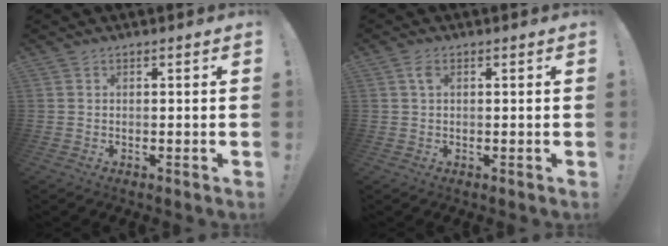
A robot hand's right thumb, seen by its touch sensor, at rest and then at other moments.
{"total": 2.3, "force": [0.7, 1.1, 1.8], "torque": [-0.032, 0.001, 0.012]}